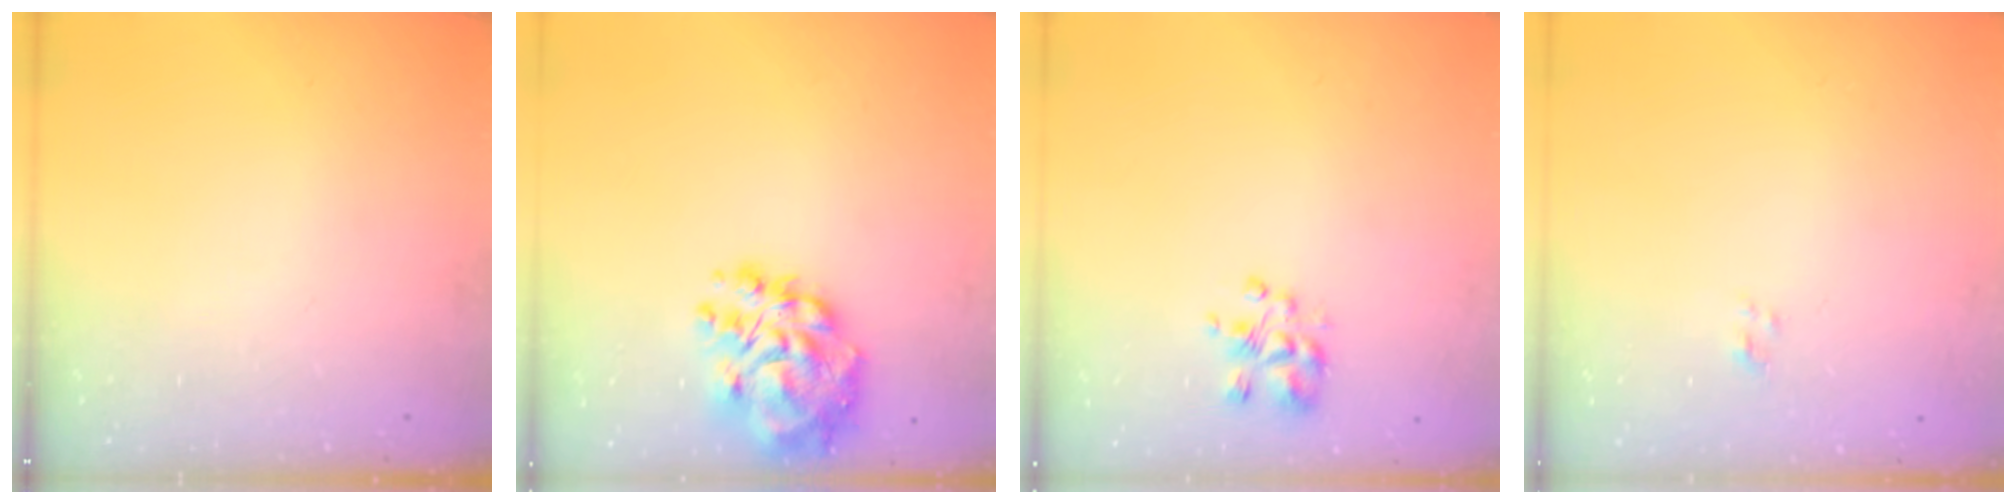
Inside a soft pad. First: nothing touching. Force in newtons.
{"total": 15.0, "press": 14.2, "slide": 4.6}
{"total": 4.4, "press": 4.4, "slide": 0.8}
{"total": 1.2, "press": 1.0, "slide": 0.7}